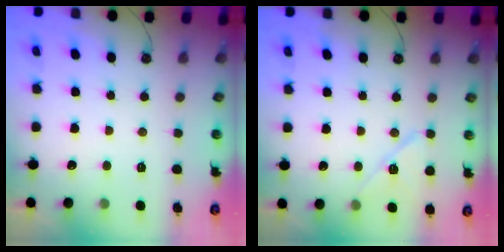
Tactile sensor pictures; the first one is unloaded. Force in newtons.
{"total": 10.2, "press": 10.1, "slide": 0.9}